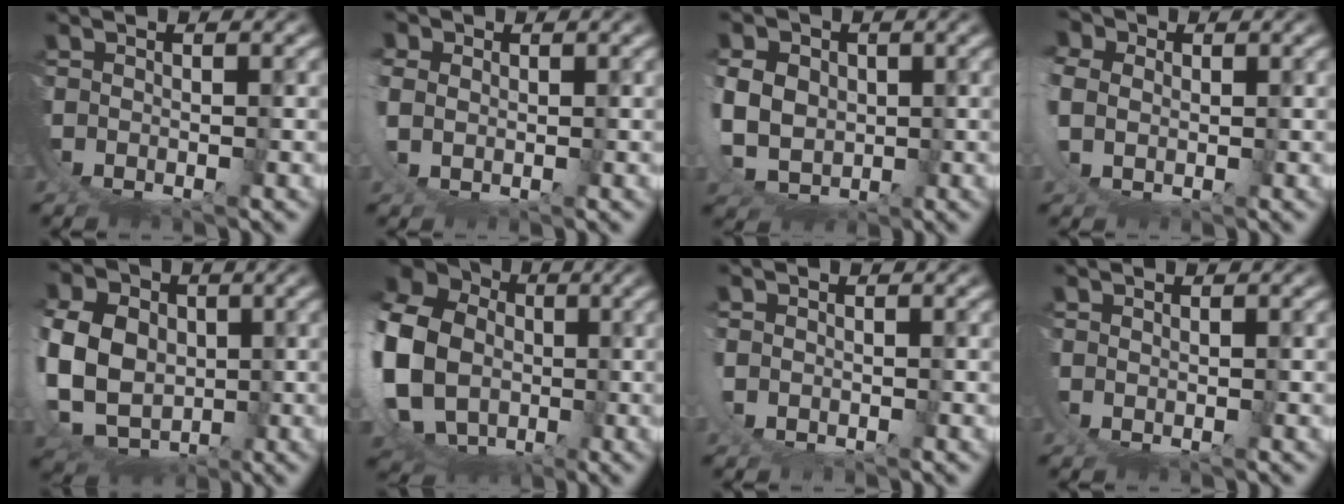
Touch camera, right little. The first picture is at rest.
{"total": 2.0, "force": [1.1, 1.1, 1.3], "torque": [-0.047, -0.010, 0.030]}
{"total": 6.1, "force": [0.2, 4.9, 3.7], "torque": [-0.097, -0.031, 0.021]}
{"total": 3.1, "force": [1.5, 2.0, 1.9], "torque": [-0.059, -0.006, 0.030]}
{"total": 10.0, "force": [-0.6, 7.9, 6.0], "torque": [-0.154, -0.050, 0.008]}
{"total": 16.9, "force": [0.0, 14.1, 9.4], "torque": [-0.218, -0.041, -0.001]}
{"total": 0.8, "force": [0.0, 0.1, 0.8], "torque": [-0.029, -0.010, 0.006]}
{"total": 0.9, "force": [0.7, -0.4, 0.4], "torque": [-0.015, -0.004, 0.017]}